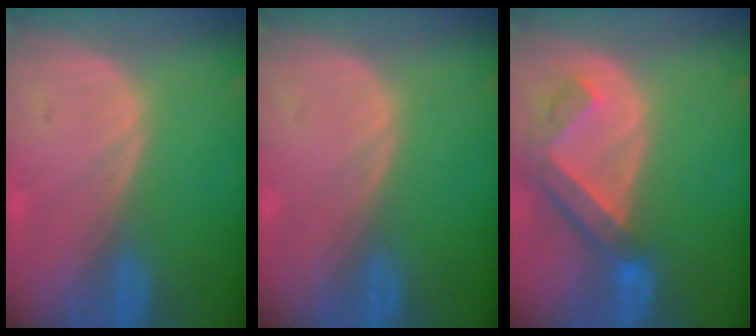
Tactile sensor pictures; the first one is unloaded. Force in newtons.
{"total": 0.0}
{"total": 6.5, "press": 5.8, "slide": 3.0}